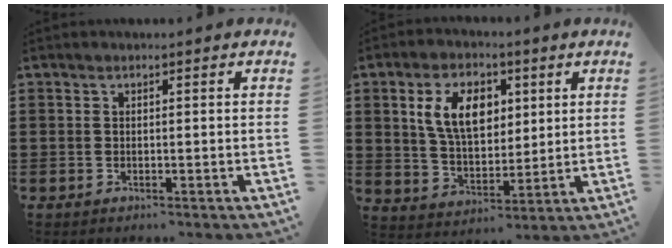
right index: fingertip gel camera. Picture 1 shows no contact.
{"total": 9.0, "force": [2.8, 5.5, 6.5], "torque": [-0.144, 0.013, 0.047]}